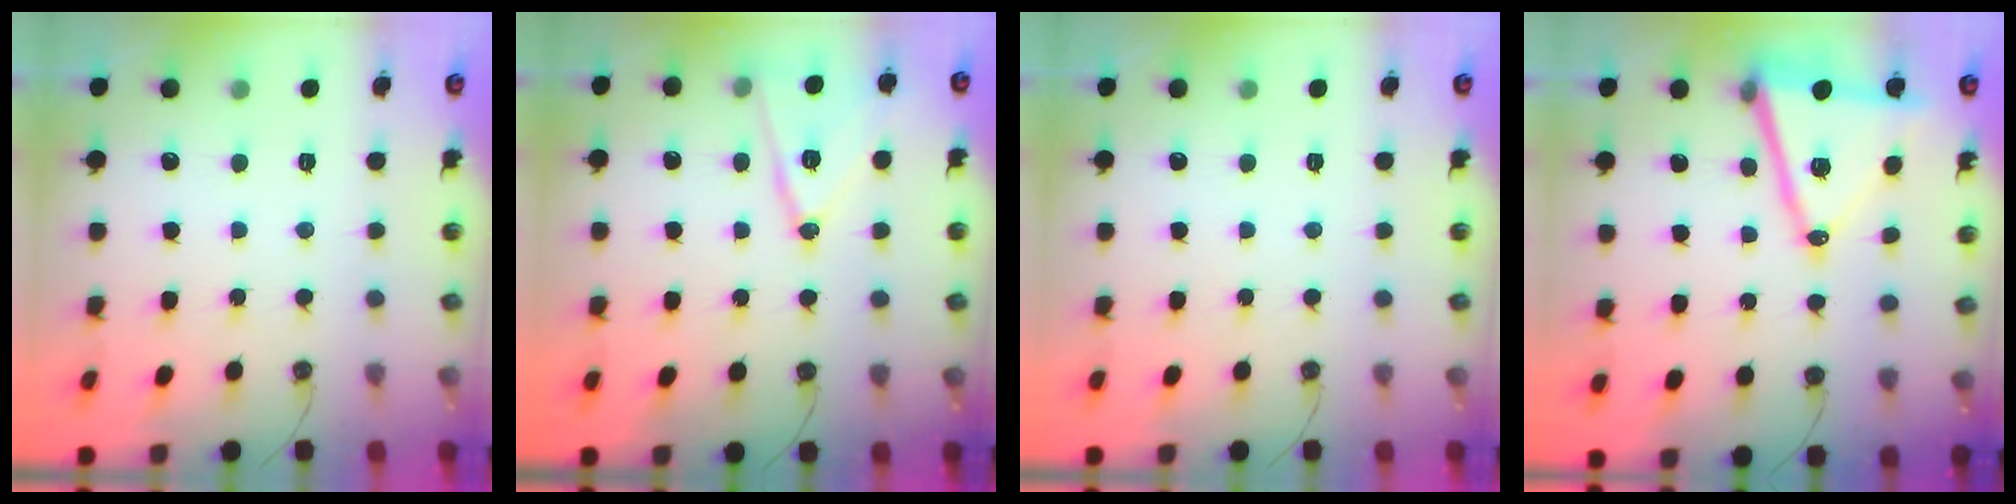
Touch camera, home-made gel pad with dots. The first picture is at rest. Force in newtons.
{"total": 12.6, "press": 12.1, "slide": 3.3}
{"total": 0.0}
{"total": 16.0, "press": 15.5, "slide": 3.9}